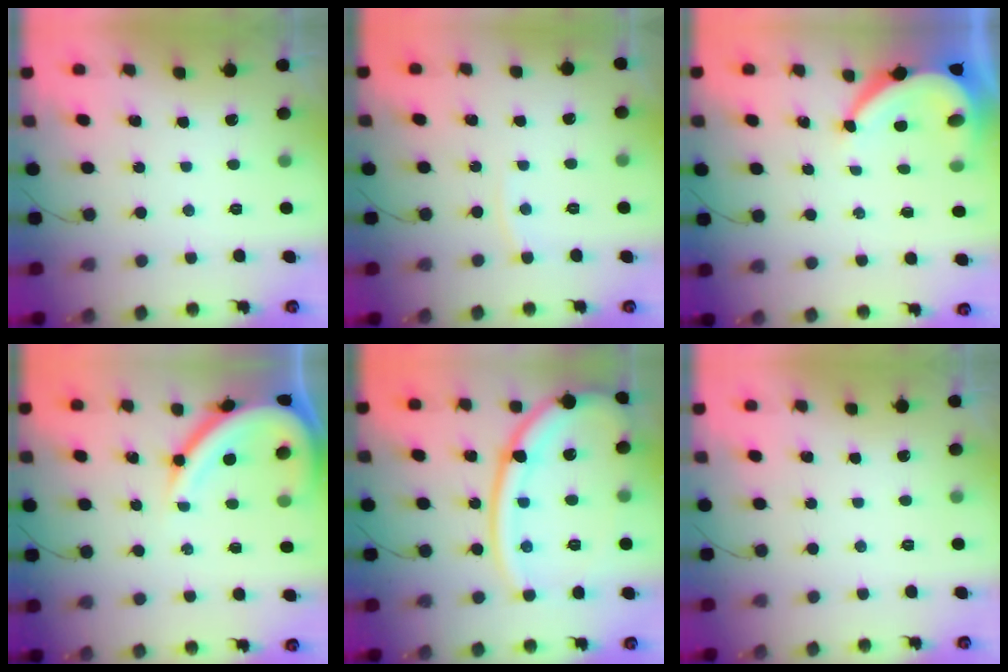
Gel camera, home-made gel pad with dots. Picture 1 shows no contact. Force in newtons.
{"total": 3.6, "press": 3.5, "slide": 0.5}
{"total": 8.1, "press": 8.0, "slide": 0.9}
{"total": 13.4, "press": 13.3, "slide": 1.4}
{"total": 19.4, "press": 19.3, "slide": 1.9}
{"total": 0.0}